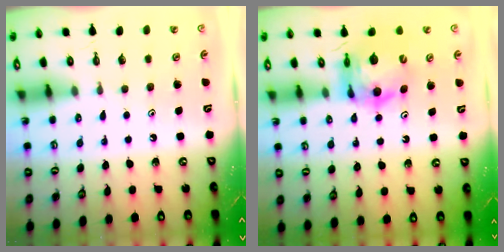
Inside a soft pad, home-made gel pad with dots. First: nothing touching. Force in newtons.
{"total": 11.1, "press": 11.0, "slide": 1.4}